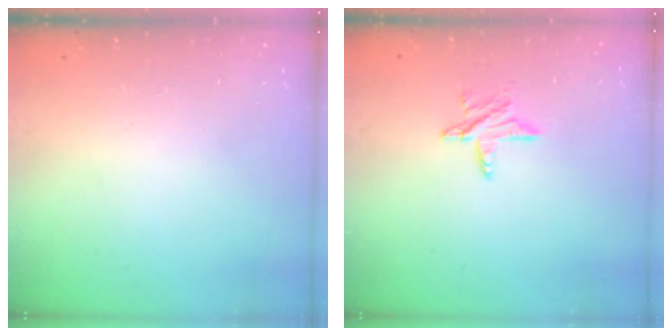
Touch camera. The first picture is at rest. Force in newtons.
{"total": 6.7, "press": 6.7, "slide": 0.5}